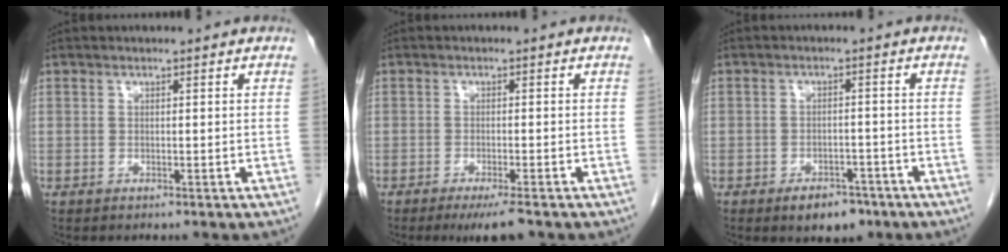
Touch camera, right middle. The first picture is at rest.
{"total": 4.5, "force": [-3.3, 0.4, 3.1], "torque": [-0.042, -0.010, -0.049]}
{"total": 5.0, "force": [-3.3, 2.6, 2.6], "torque": [-0.035, 0.003, -0.042]}